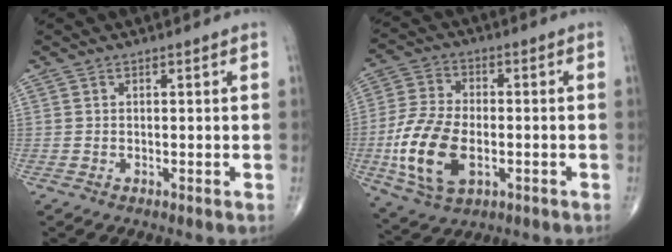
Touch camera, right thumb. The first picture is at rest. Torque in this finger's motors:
{"motor_torque": [0.37, 0.49, 1.34, -0.12, 0.46]}